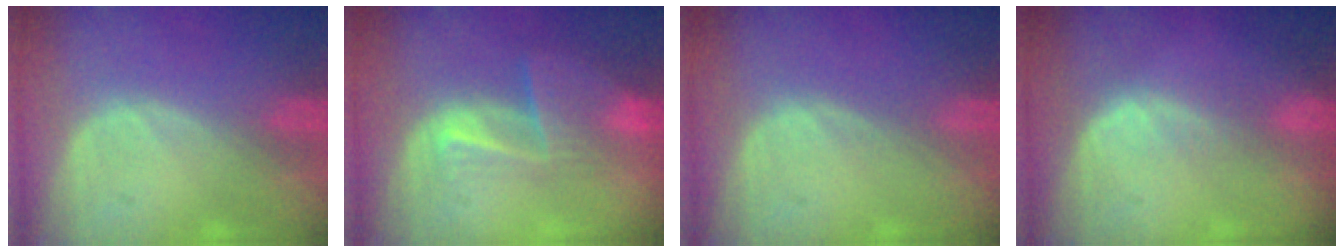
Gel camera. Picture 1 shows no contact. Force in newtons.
{"total": 6.5, "press": 5.6, "slide": 3.2}
{"total": 0.0}
{"total": 2.3, "press": 1.6, "slide": 1.6}